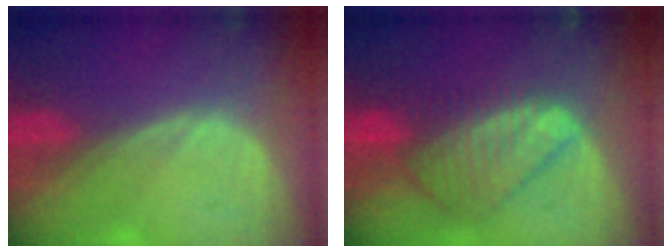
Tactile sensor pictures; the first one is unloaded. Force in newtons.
{"total": 9.0, "press": 7.8, "slide": 4.5}